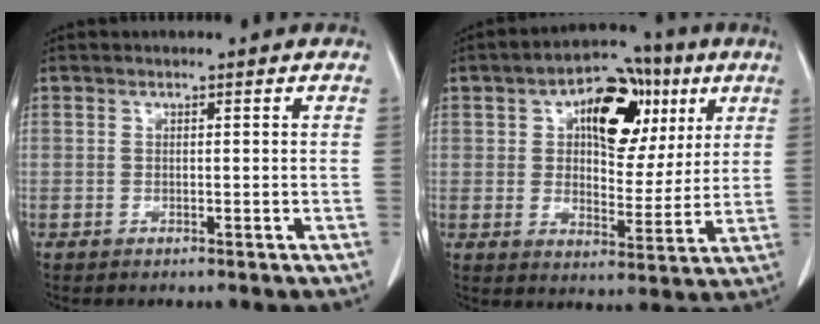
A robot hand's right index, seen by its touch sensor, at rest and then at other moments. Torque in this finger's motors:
{"motor_torque": [1.02, 0.85, 0.41, 0.11]}